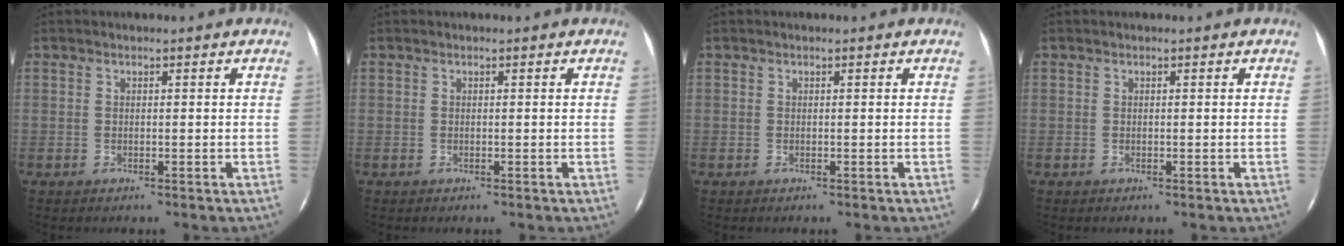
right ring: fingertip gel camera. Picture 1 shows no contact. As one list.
[{"total": 0.0}, {"total": 0.0}, {"total": 0.0}]